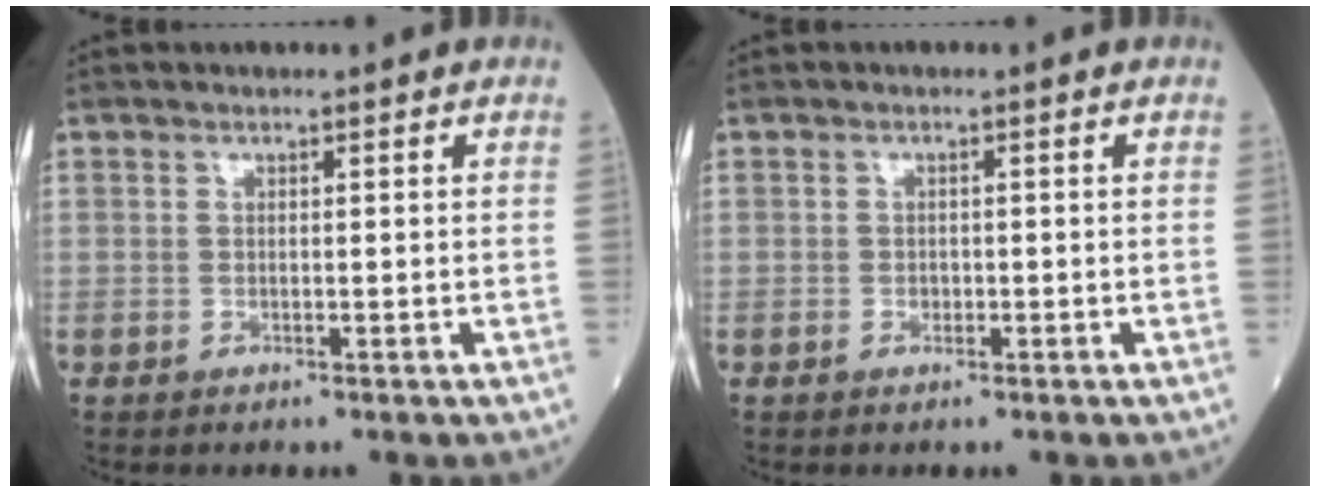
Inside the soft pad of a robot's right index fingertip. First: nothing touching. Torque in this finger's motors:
{"motor_torque": [0.22, -0.06, -0.04, -0.01]}